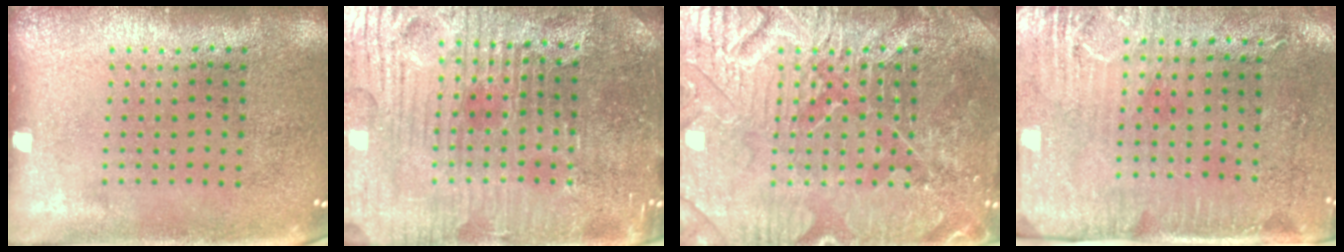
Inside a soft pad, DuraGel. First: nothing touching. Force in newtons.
{"total": 5.3, "press": 5.0, "slide": 1.5}
{"total": 4.8, "press": 4.8, "slide": 0.6}
{"total": 2.9, "press": 2.4, "slide": 1.6}